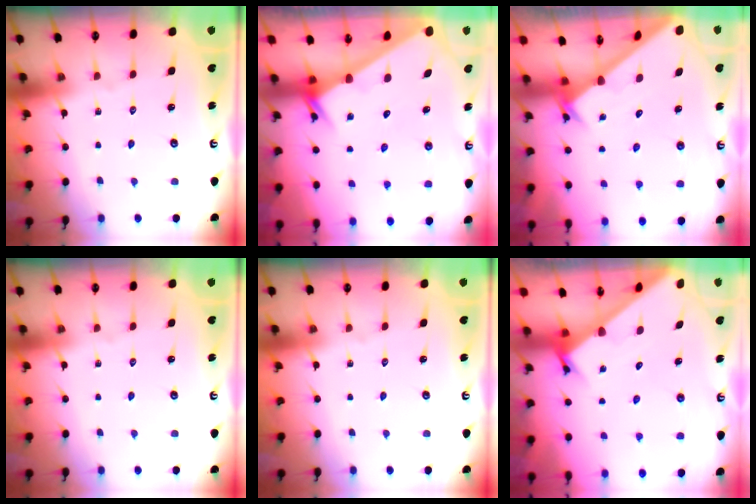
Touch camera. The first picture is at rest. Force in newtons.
{"total": 2.4, "press": 2.4, "slide": 0.1}
{"total": 2.7, "press": 2.7, "slide": 0.2}
{"total": 0.0}
{"total": 0.0}
{"total": 2.2, "press": 2.2, "slide": 0.1}